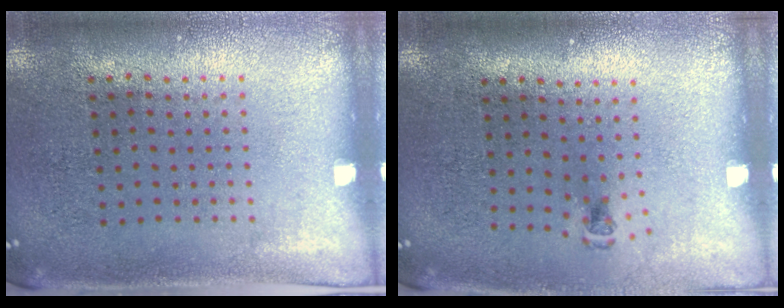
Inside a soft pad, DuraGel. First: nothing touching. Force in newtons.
{"total": 0.5, "press": 0.4, "slide": 0.3}